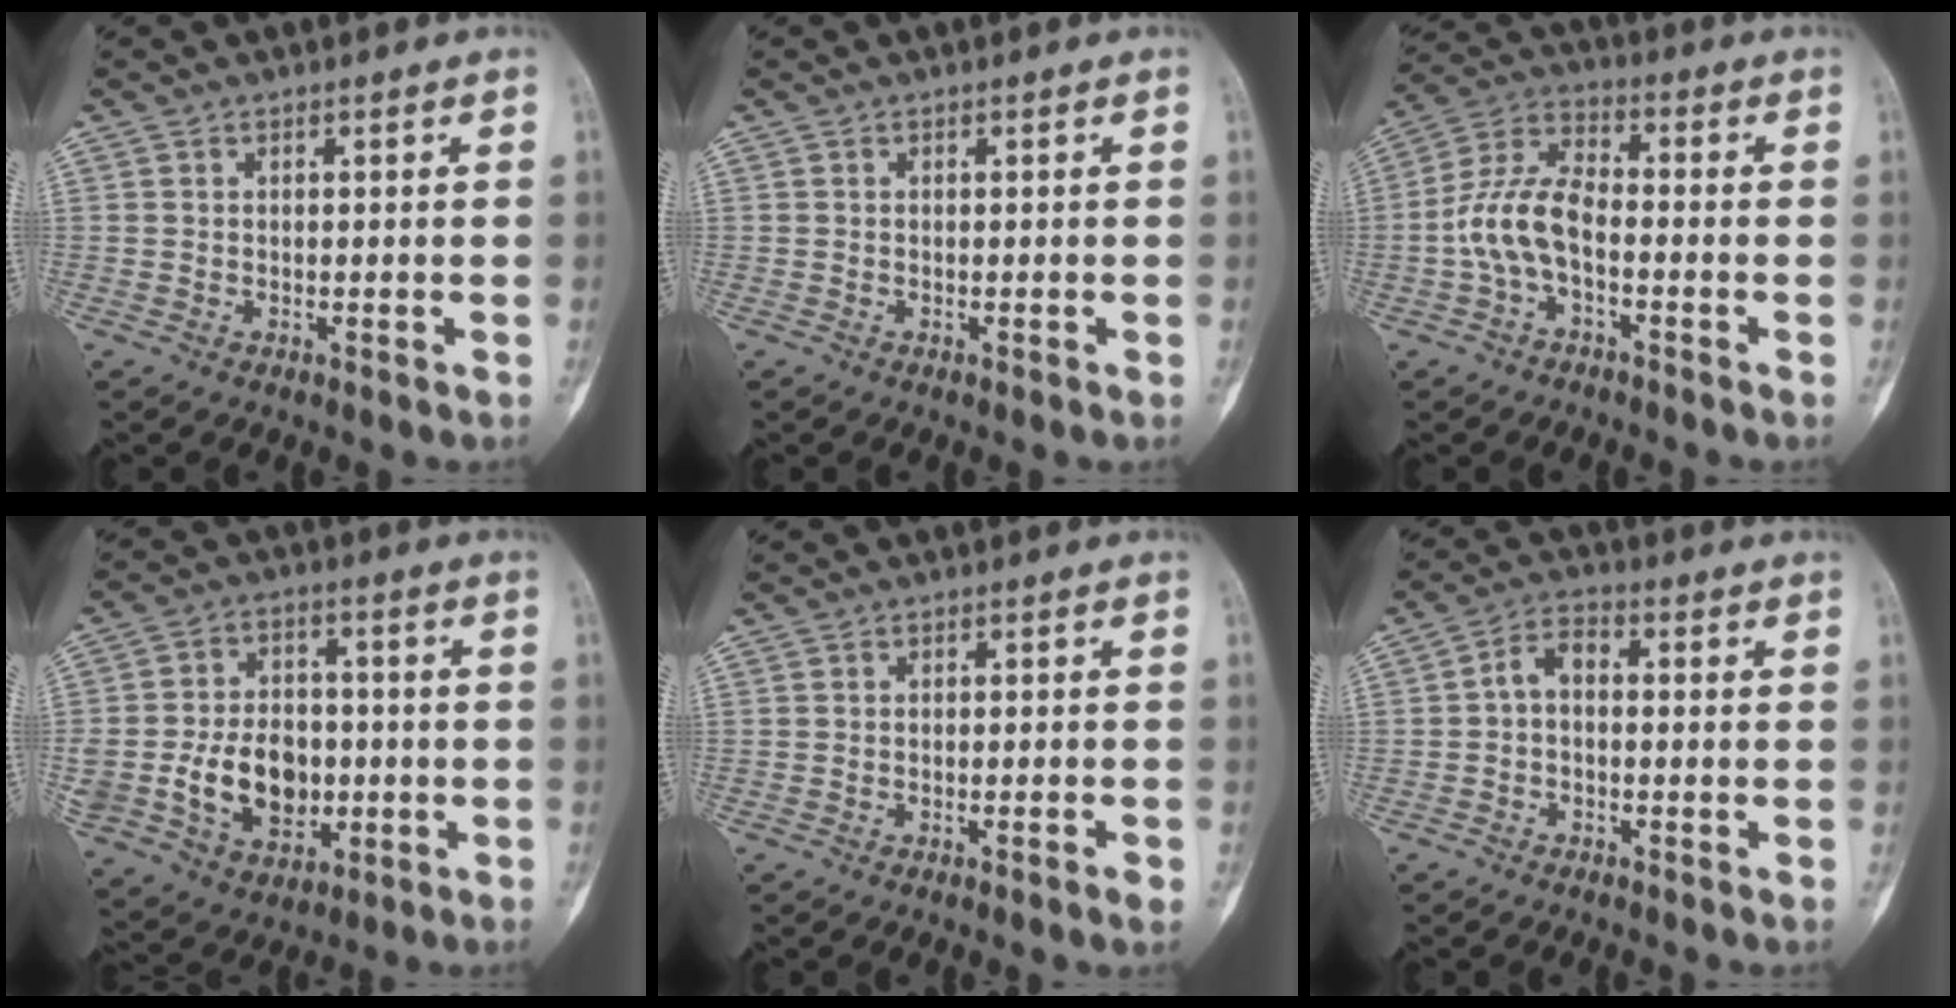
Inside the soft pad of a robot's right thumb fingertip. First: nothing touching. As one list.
[{"total": 0.0}, {"total": 9.6, "force": [-2.3, 4.8, 7.9], "torque": [-0.164, 0.036, -0.055]}, {"total": 15.9, "force": [-2.3, 11.8, 10.4], "torque": [-0.158, 0.017, -0.021]}, {"total": 1.6, "force": [-0.8, 0.0, 1.4], "torque": [-0.029, 0.001, -0.010]}, {"total": 4.3, "force": [-0.4, 2.6, 3.5], "torque": [-0.055, 0.019, -0.020]}]